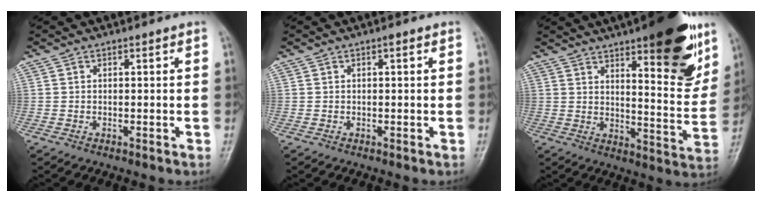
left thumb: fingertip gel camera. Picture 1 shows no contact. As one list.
[{"total": 0.9, "force": [0.4, 0.3, 0.8], "torque": [-0.013, 0.002, 0.003]}, {"total": 20.0, "force": [11.7, 5.7, 15.2], "torque": [-0.164, -0.061, 0.165]}]